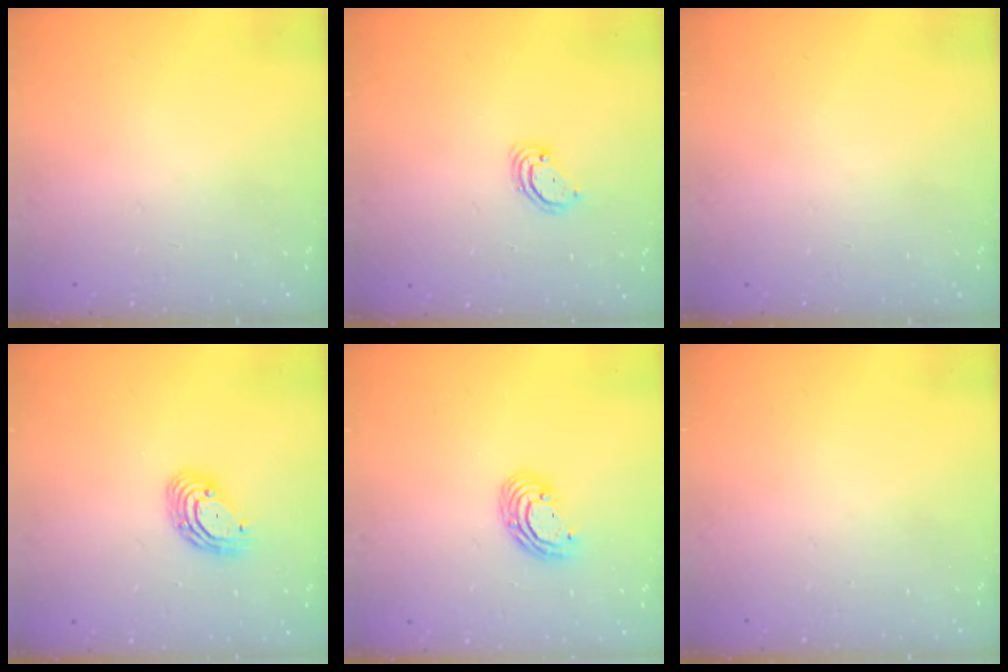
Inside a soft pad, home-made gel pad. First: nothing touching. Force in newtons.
{"total": 3.2, "press": 3.2, "slide": 0.4}
{"total": 0.0}
{"total": 7.3, "press": 7.2, "slide": 1.3}
{"total": 6.7, "press": 6.6, "slide": 0.7}
{"total": 0.0}